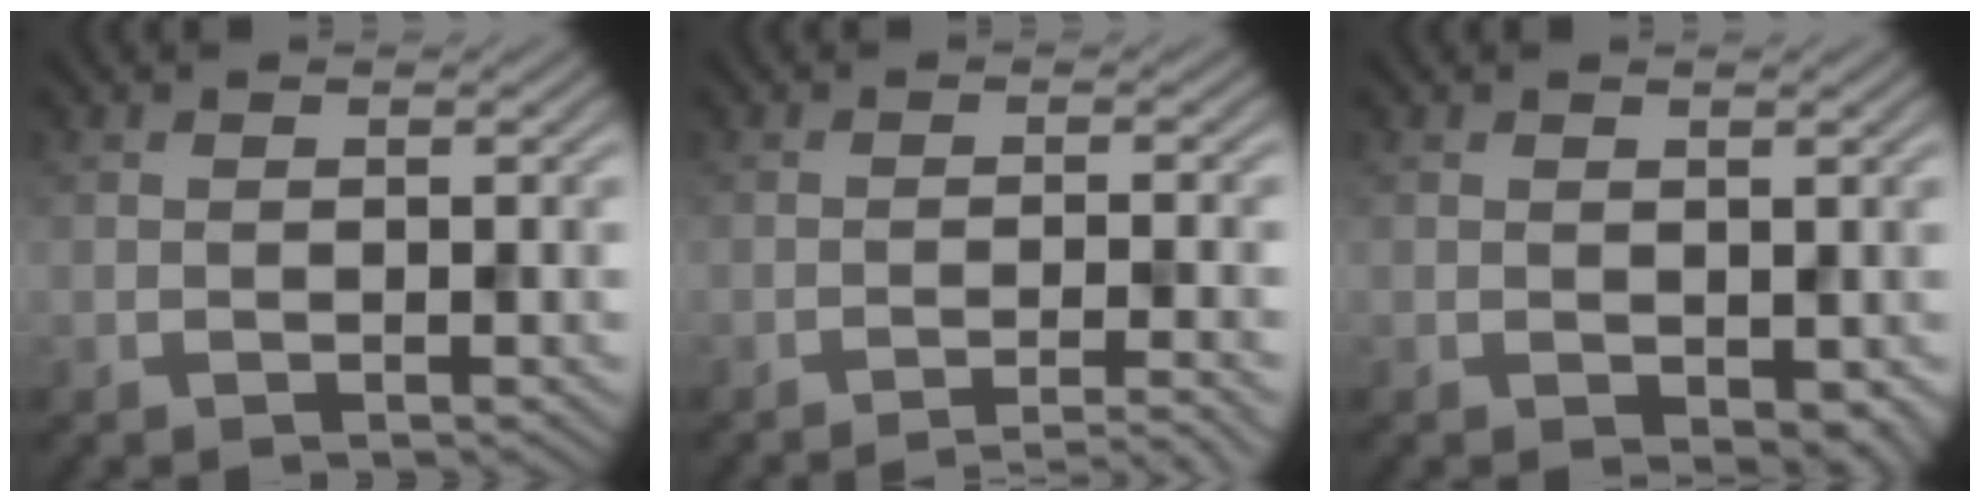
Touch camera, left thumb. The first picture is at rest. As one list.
[{"total": 3.9, "force": [-2.8, 0.3, 2.7], "torque": [-0.033, 0.009, -0.057]}, {"total": 1.7, "force": [0.0, 1.2, 1.3], "torque": [-0.021, -0.008, 0.006]}]